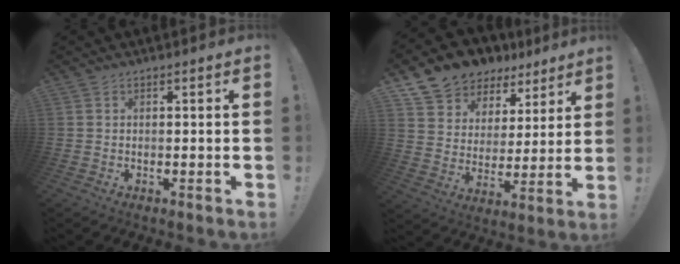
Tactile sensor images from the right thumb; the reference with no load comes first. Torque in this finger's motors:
{"motor_torque": [-0.14, 1.14, 0.22, 0.18, 0.05]}